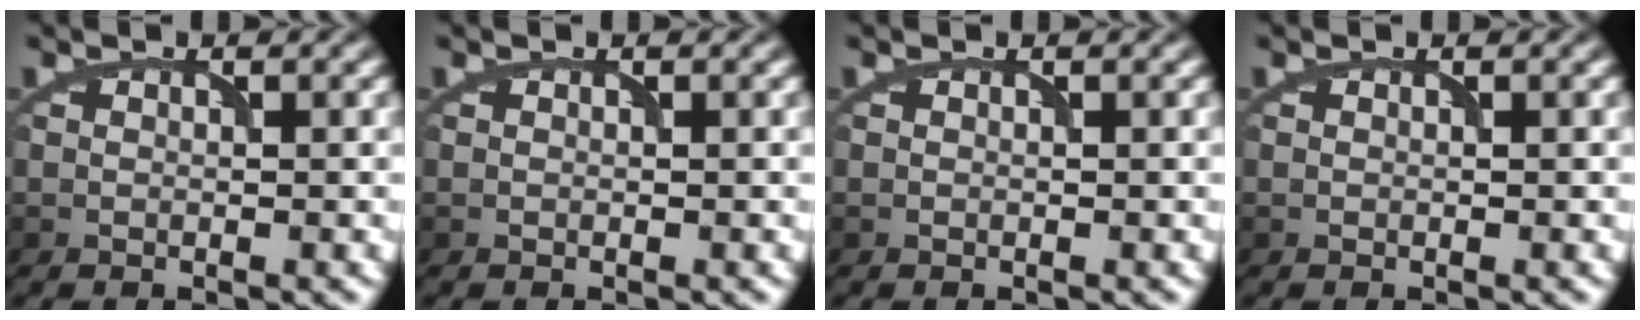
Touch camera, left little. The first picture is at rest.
{"total": 0.0}
{"total": 0.0}
{"total": 0.0}